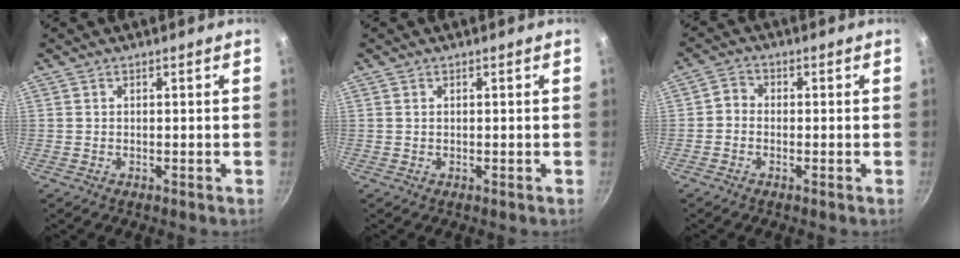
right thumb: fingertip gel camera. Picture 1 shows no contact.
{"total": 0.0}
{"total": 2.3, "force": [-1.0, 1.8, 0.9], "torque": [-0.015, 0.013, -0.028]}